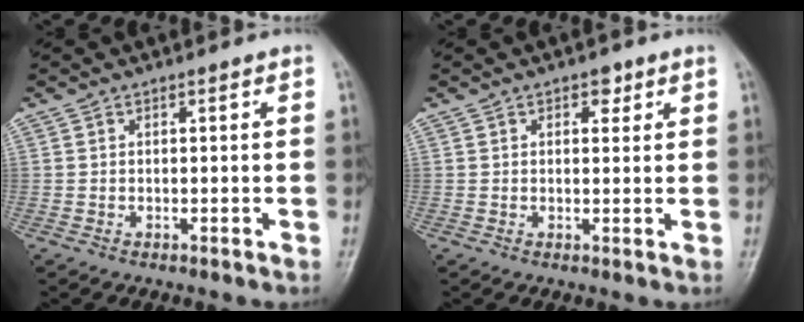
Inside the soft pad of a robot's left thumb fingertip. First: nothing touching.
{"total": 2.5, "force": [1.4, 1.4, 1.5], "torque": [-0.005, -0.004, 0.016]}